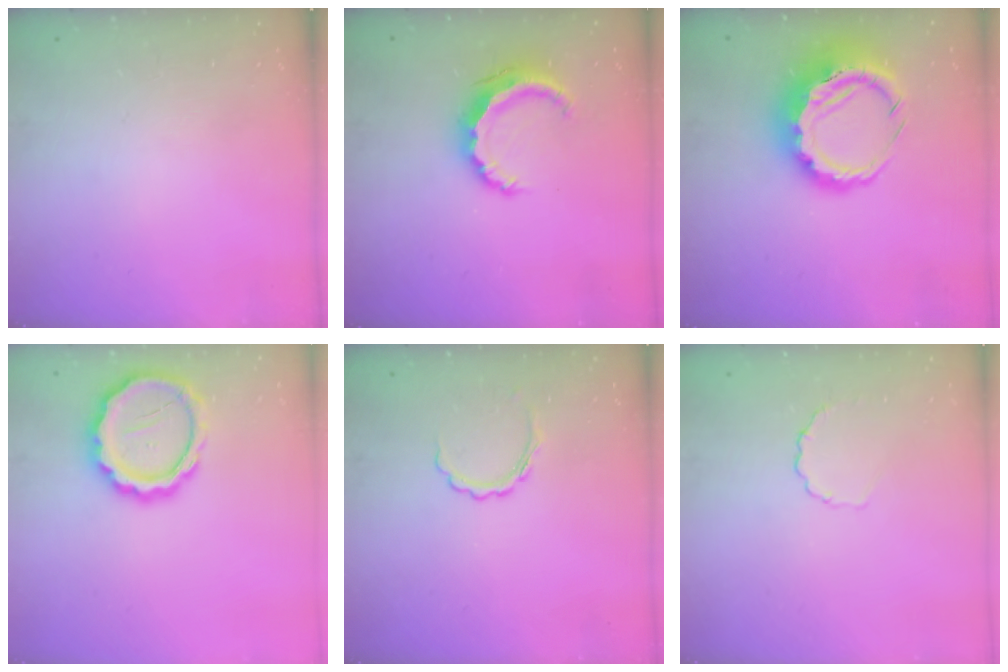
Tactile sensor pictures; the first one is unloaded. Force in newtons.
{"total": 8.5, "press": 8.4, "slide": 0.8}
{"total": 12.1, "press": 11.8, "slide": 2.3}
{"total": 14.1, "press": 13.9, "slide": 2.2}
{"total": 5.2, "press": 5.0, "slide": 1.1}
{"total": 2.7, "press": 2.5, "slide": 1.0}